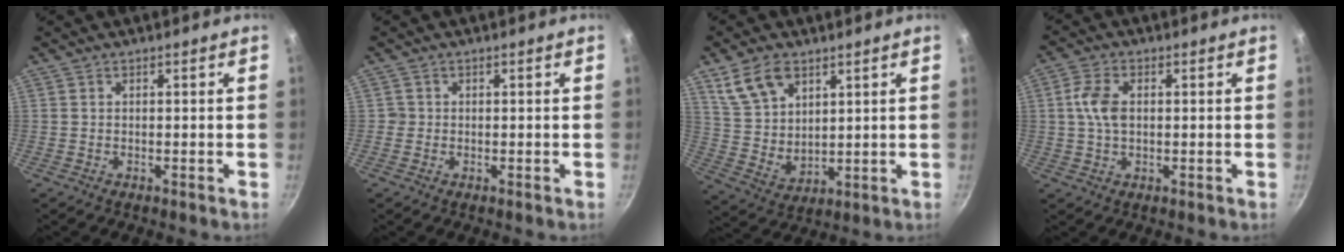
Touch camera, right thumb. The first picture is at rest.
{"total": 0.9, "force": [-0.2, 0.9, 0.1], "torque": [0.001, 0.002, -0.006]}
{"total": 10.5, "force": [5.7, 6.5, 6.0], "torque": [-0.091, -0.025, 0.126]}
{"total": 5.9, "force": [0.6, 3.6, 4.7], "torque": [-0.089, 0.009, 0.006]}